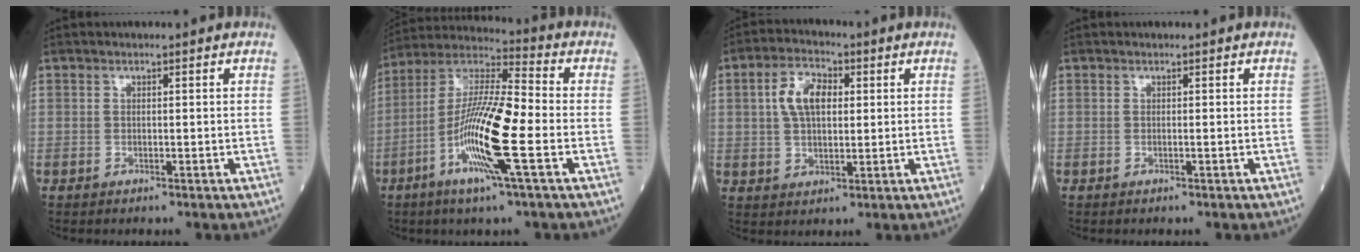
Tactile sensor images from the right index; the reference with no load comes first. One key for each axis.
{"total": 15.6, "fx": -4.5, "fy": 0.8, "fz": 14.9, "tx": -0.295, "ty": -0.008, "tz": -0.092}
{"total": 7.3, "fx": 1.8, "fy": 4.0, "fz": 5.9, "tx": -0.118, "ty": 0.016, "tz": 0.036}
{"total": 0.0}